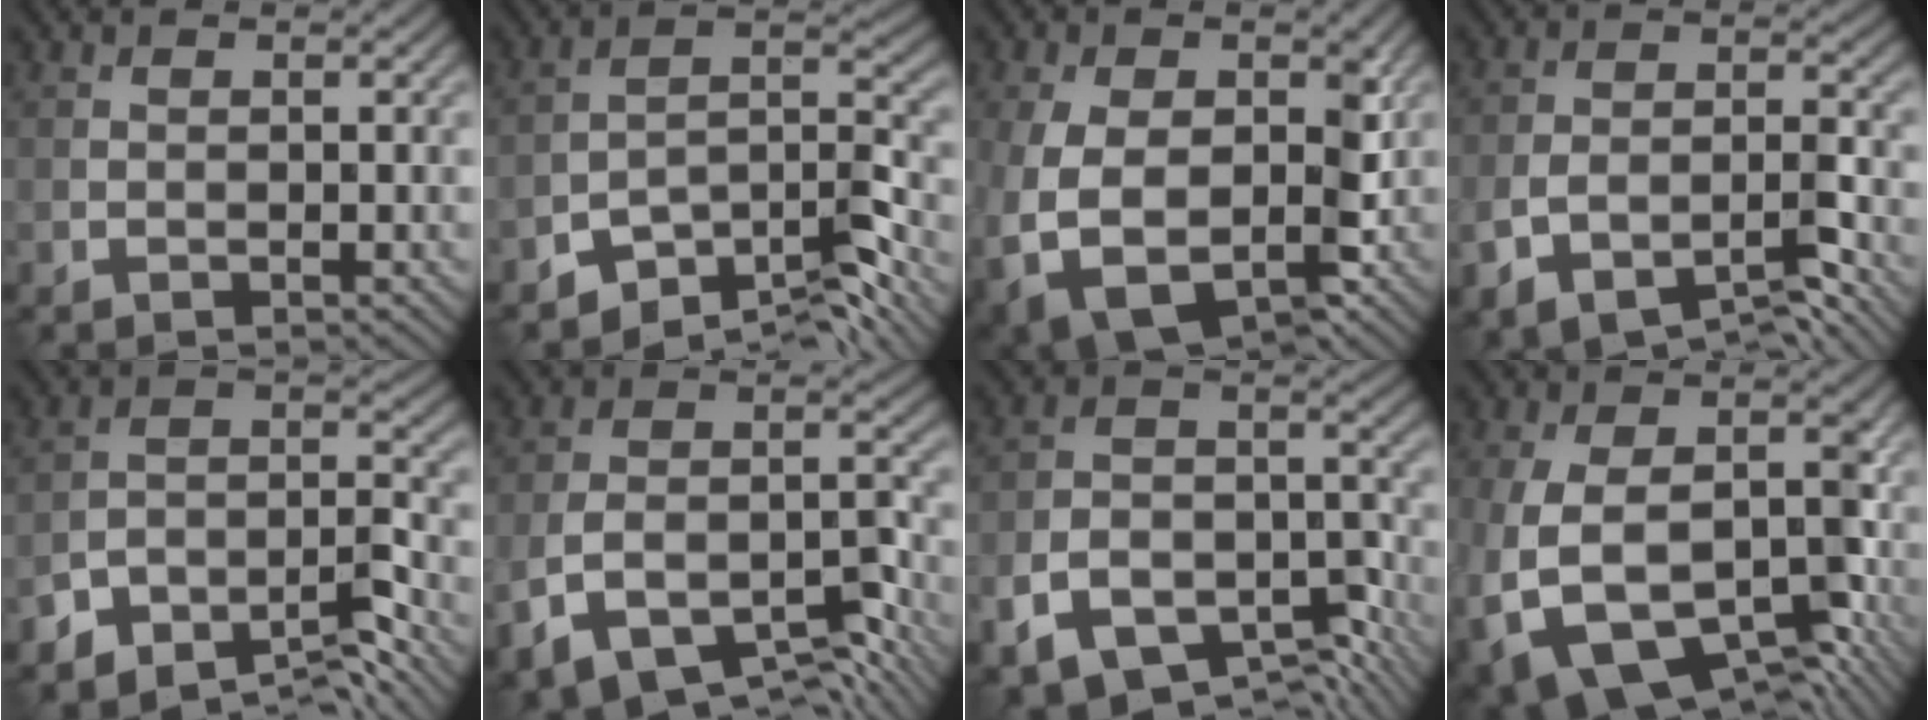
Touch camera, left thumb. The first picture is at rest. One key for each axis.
{"total": 9.6, "fx": -7.2, "fy": 3.6, "fz": 5.2, "tx": -0.072, "ty": -0.003, "tz": -0.139}
{"total": 11.2, "fx": -2.3, "fy": 7.6, "fz": 7.9, "tx": -0.172, "ty": -0.038, "tz": -0.027}
{"total": 8.0, "fx": -5.4, "fy": 2.9, "fz": 5.2, "tx": -0.090, "ty": -0.003, "tz": -0.099}
{"total": 9.1, "fx": -7.4, "fy": 3.4, "fz": 4.2, "tx": -0.060, "ty": -0.001, "tz": -0.143}
{"total": 11.6, "fx": -7.7, "fy": 4.8, "fz": 7.4, "tx": -0.134, "ty": -0.014, "tz": -0.131}
{"total": 11.5, "fx": -7.7, "fy": 5.8, "fz": 6.3, "tx": -0.120, "ty": -0.018, "tz": -0.131}
{"total": 14.4, "fx": -6.5, "fy": 8.7, "fz": 9.6, "tx": -0.182, "ty": -0.040, "tz": -0.086}